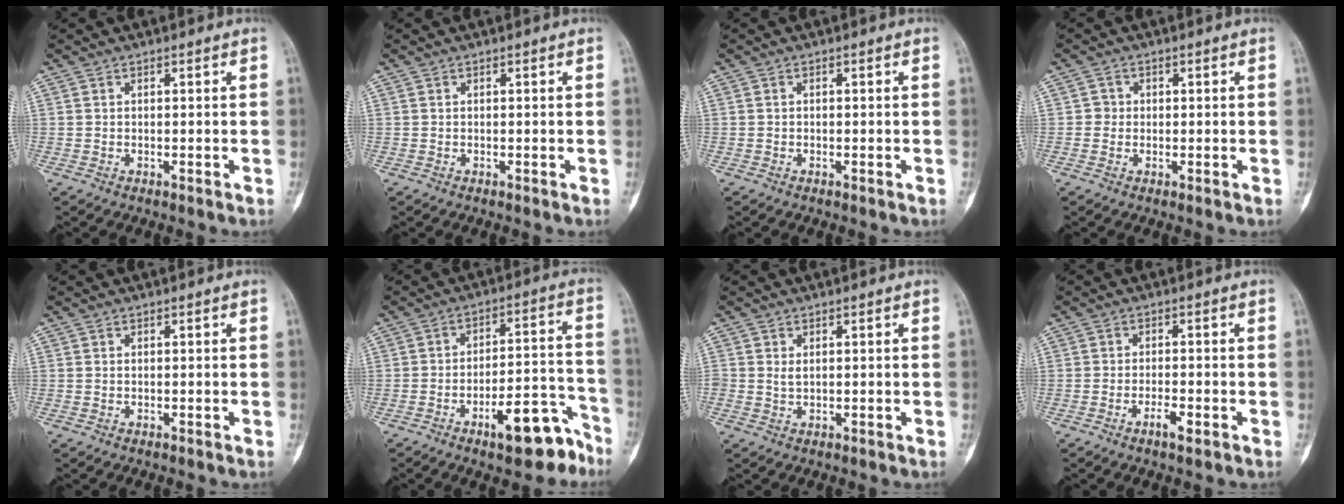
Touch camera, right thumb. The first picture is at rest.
{"total": 0.0}
{"total": 0.0}
{"total": 1.7, "force": [0.0, 1.6, 0.3], "torque": [0.007, 0.006, -0.004]}
{"total": 0.0}
{"total": 12.2, "force": [-7.8, 4.3, 8.4], "torque": [-0.094, 0.077, -0.117]}
{"total": 1.4, "force": [0.4, 0.9, 1.0], "torque": [-0.014, -0.003, 0.011]}
{"total": 2.7, "force": [-1.5, 0.6, 2.2], "torque": [-0.042, 0.005, -0.029]}